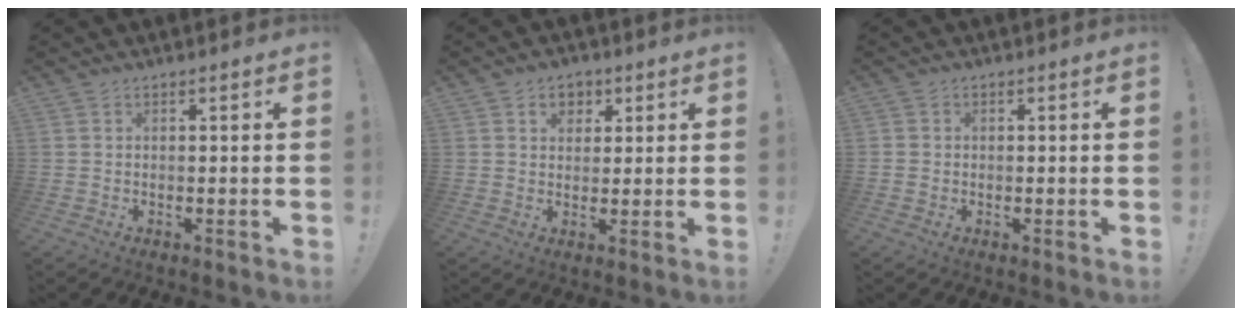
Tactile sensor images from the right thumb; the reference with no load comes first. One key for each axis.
{"total": 5.2, "fx": 2.1, "fy": 4.4, "fz": 2.0, "tx": -0.024, "ty": -0.002, "tz": 0.037}
{"total": 1.5, "fx": -0.3, "fy": 1.4, "fz": 0.3, "tx": -0.006, "ty": 0.005, "tz": -0.005}